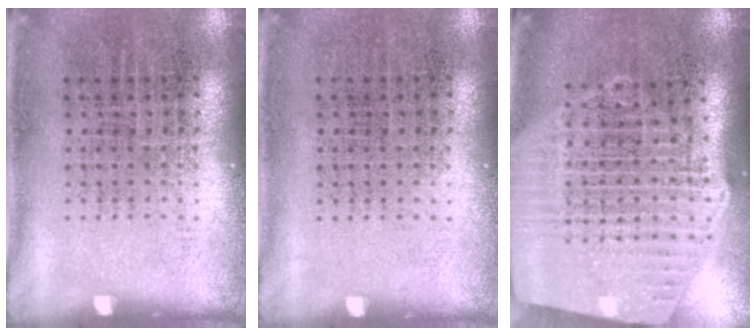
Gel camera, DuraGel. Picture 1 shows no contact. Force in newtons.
{"total": 0.0}
{"total": 2.7, "press": 2.3, "slide": 1.4}